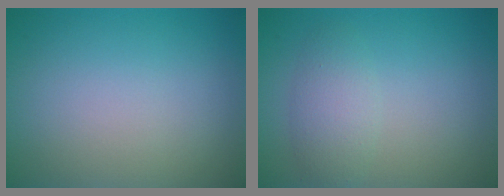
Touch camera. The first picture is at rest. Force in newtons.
{"total": 2.5, "press": 2.5, "slide": 0.2}